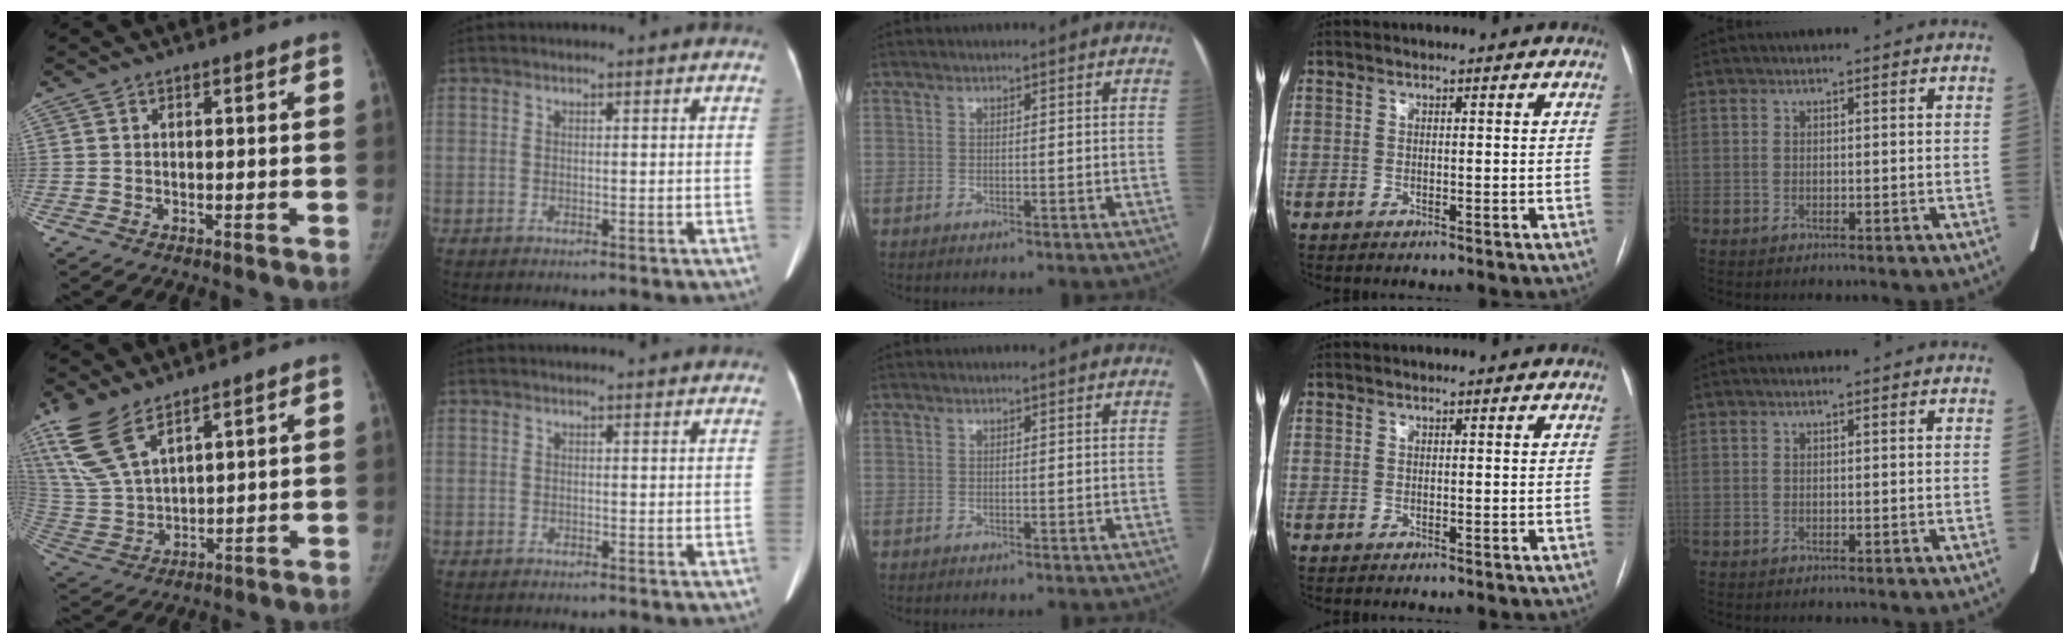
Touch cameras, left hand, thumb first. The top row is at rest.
{"thumb": {"total": 12.5, "force": [8.4, 5.0, 7.8], "torque": [-0.165, -0.027, 0.181]}, "index": {"total": 2.3, "force": [2.3, 0.4, 0.4], "torque": [-0.009, 0.021, 0.027]}}